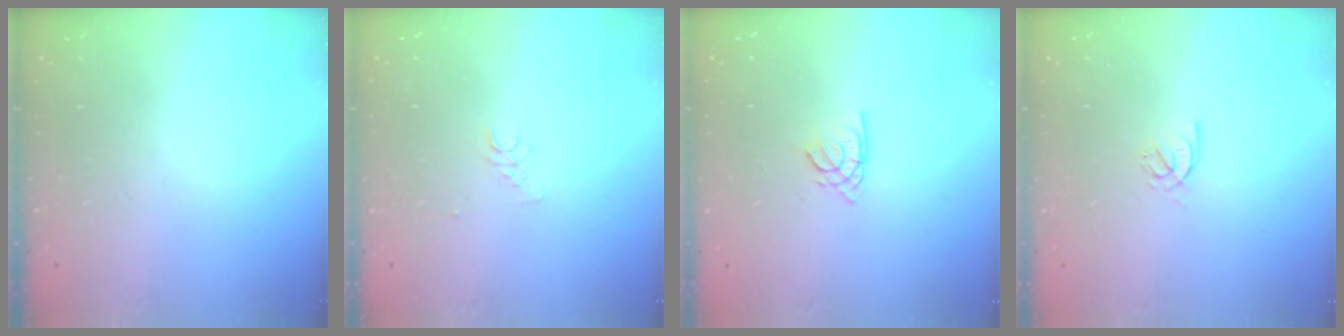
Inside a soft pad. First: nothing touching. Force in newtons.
{"total": 2.6, "press": 2.6, "slide": 0.1}
{"total": 1.6, "press": 1.6, "slide": 0.2}
{"total": 2.6, "press": 2.6, "slide": 0.4}